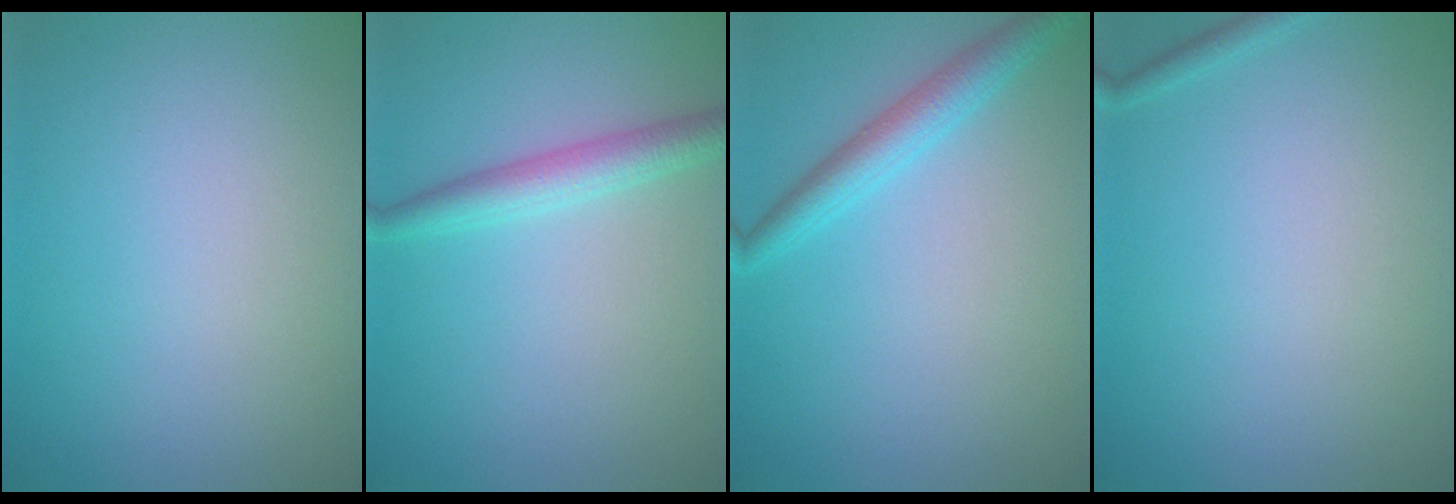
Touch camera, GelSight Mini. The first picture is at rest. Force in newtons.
{"total": 2.7, "press": 2.7, "slide": 0.1}
{"total": 2.8, "press": 2.8, "slide": 0.1}
{"total": 0.8, "press": 0.8, "slide": 0.0}